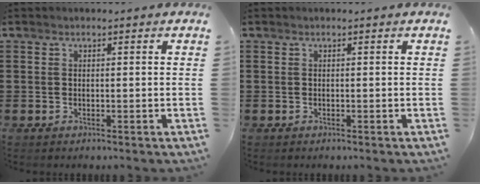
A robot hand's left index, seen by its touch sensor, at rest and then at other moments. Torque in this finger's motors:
{"motor_torque": [-0.02, -0.02, 0.00, 0.00]}